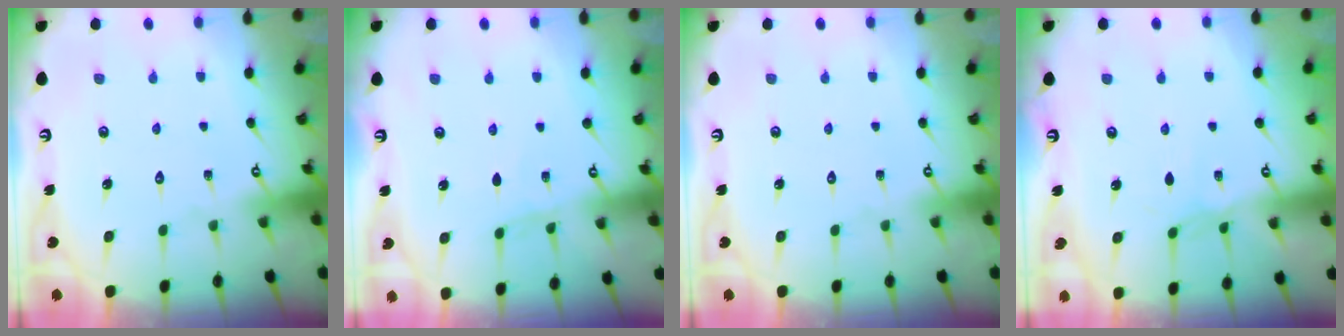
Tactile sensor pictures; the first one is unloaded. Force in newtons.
{"total": 4.7, "press": 4.7, "slide": 0.5}
{"total": 0.0}
{"total": 2.0, "press": 2.0, "slide": 0.5}